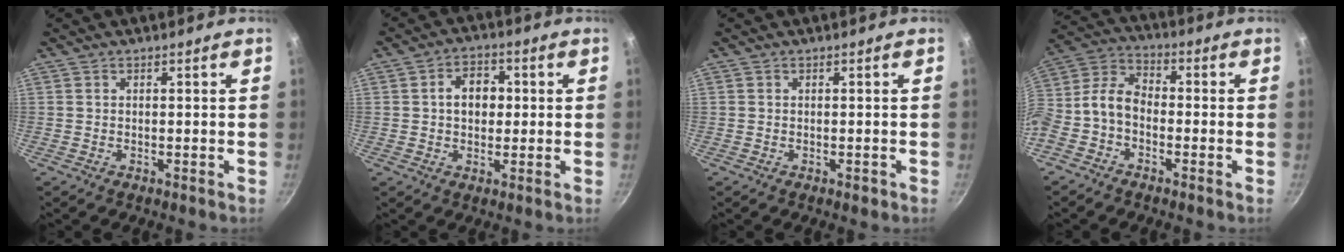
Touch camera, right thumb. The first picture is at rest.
{"total": 6.5, "force": [0.7, 4.9, 4.2], "torque": [-0.036, 0.011, 0.003]}
{"total": 1.0, "force": [-0.4, 0.6, 0.7], "torque": [-0.008, 0.002, -0.007]}
{"total": 9.4, "force": [-2.2, 6.5, 6.4], "torque": [-0.132, 0.054, -0.061]}